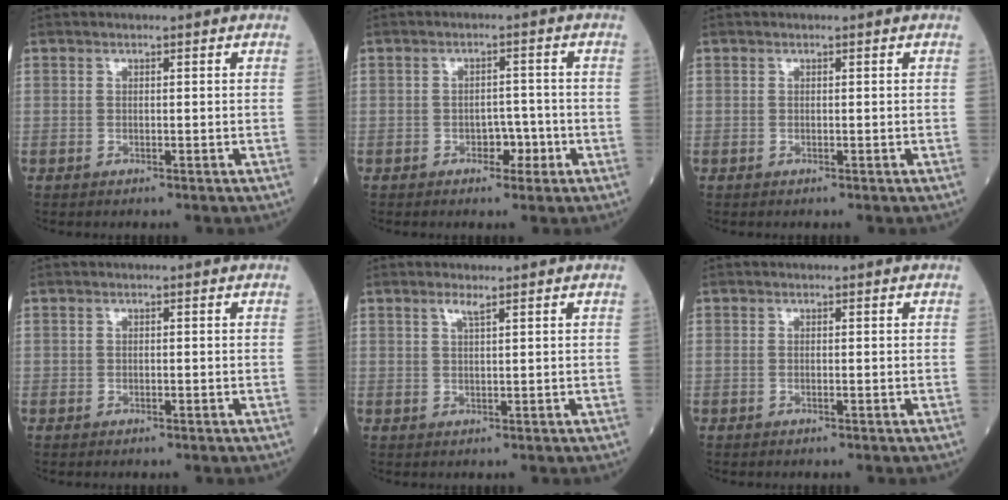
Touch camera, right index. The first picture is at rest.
{"total": 3.1, "force": [-1.4, 1.9, 2.0], "torque": [-0.021, 0.008, -0.018]}
{"total": 0.0}
{"total": 0.0}
{"total": 1.5, "force": [1.0, -0.1, 1.1], "torque": [-0.025, 0.002, 0.021]}
{"total": 0.0}